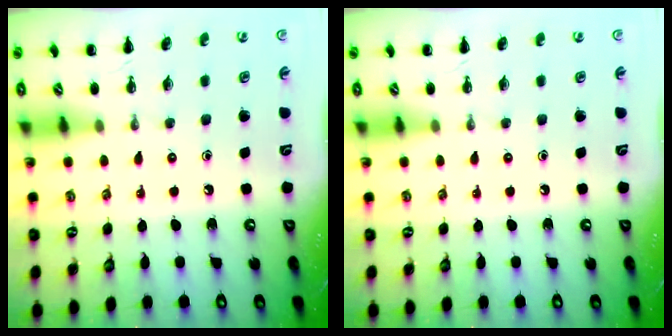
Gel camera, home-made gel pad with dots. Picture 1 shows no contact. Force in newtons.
{"total": 0.0}